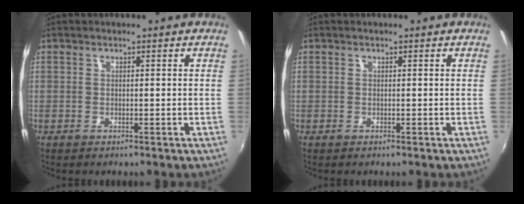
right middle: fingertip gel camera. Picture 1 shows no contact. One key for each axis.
{"total": 0.0}